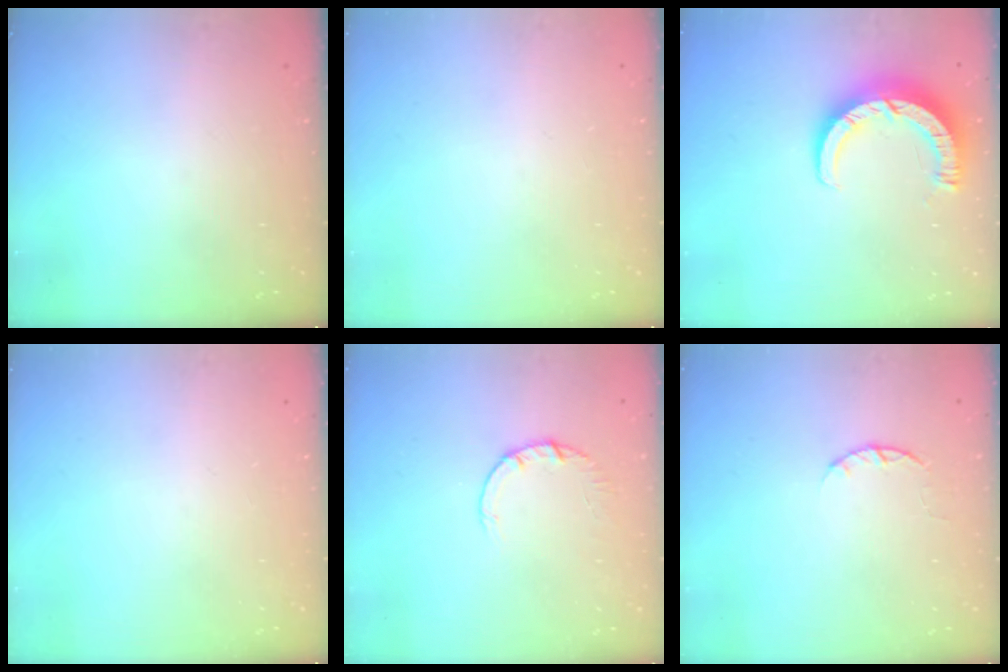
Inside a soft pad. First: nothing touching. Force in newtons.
{"total": 0.0}
{"total": 9.4, "press": 9.4, "slide": 1.0}
{"total": 0.0}
{"total": 2.7, "press": 2.7, "slide": 0.4}
{"total": 2.5, "press": 2.4, "slide": 0.4}